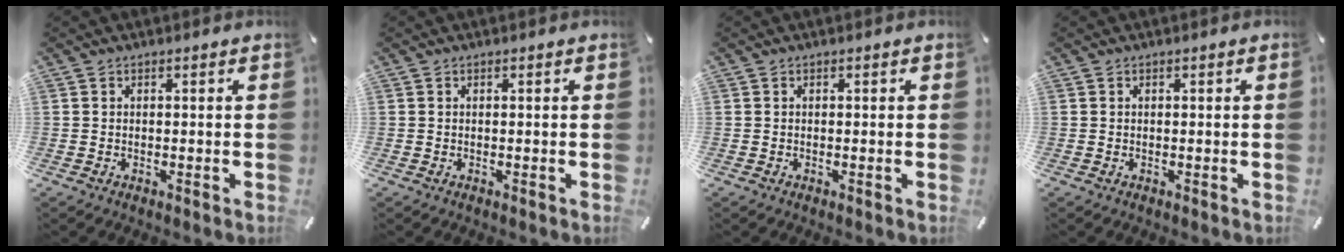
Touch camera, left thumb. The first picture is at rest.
{"total": 0.0}
{"total": 0.0}
{"total": 0.7, "force": [0.1, -0.2, 0.6], "torque": [-0.010, -0.002, 0.001]}